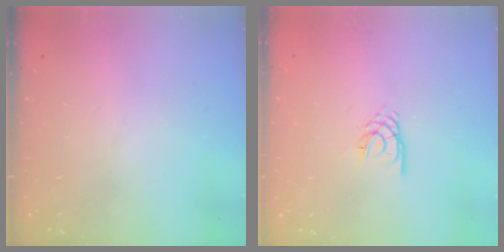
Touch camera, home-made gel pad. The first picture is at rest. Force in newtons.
{"total": 3.2, "press": 3.2, "slide": 0.5}